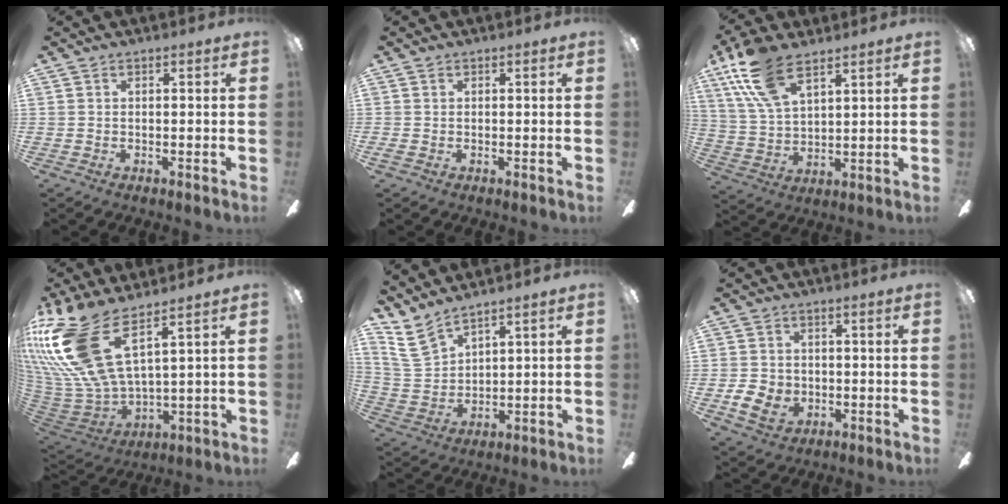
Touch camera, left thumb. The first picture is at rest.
{"total": 0.8, "force": [0.0, 0.7, 0.4], "torque": [-0.007, 0.003, -0.001]}
{"total": 14.5, "force": [9.1, 6.2, 9.5], "torque": [-0.212, -0.022, 0.167]}
{"total": 21.8, "force": [11.4, 9.1, 16.2], "torque": [-0.337, -0.075, 0.207]}
{"total": 8.6, "force": [6.8, 3.8, 3.7], "torque": [-0.100, -0.024, 0.133]}
{"total": 7.0, "force": [-1.8, 5.9, 3.4], "torque": [-0.062, 0.010, -0.031]}